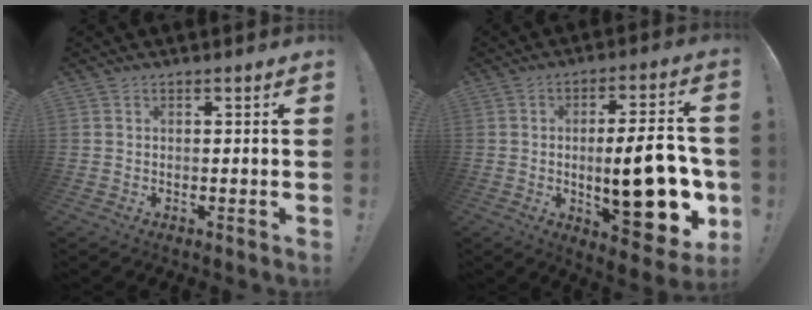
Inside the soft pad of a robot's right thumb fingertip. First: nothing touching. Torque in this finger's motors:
{"motor_torque": [2.30, 2.48, 0.97, 0.98, 0.12]}